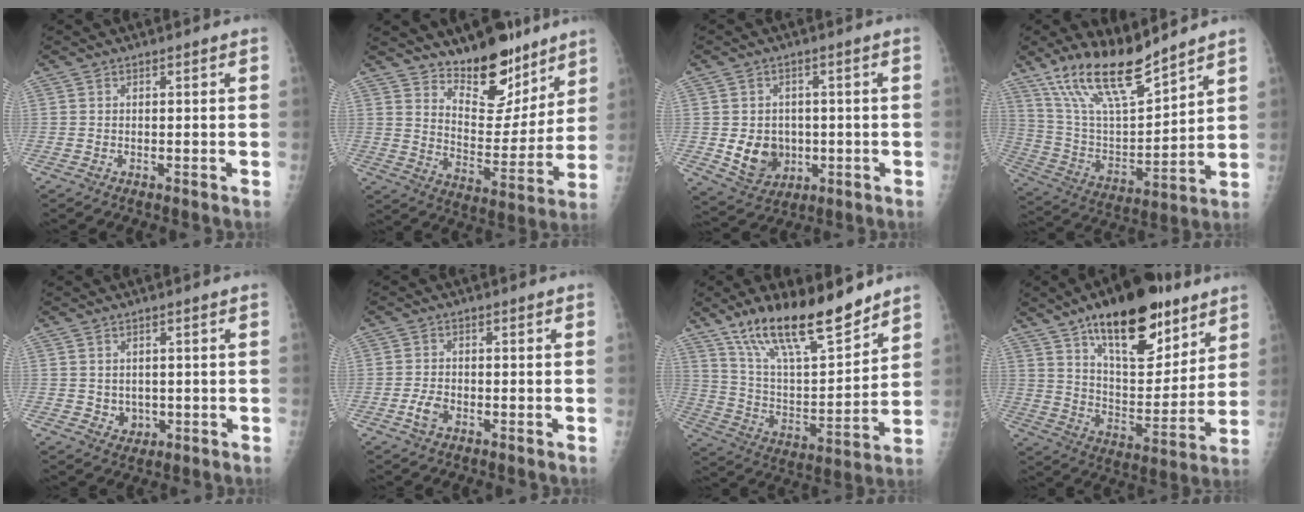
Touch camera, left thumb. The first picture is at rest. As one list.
[{"total": 15.0, "force": [11.6, 6.6, 6.9], "torque": [-0.051, -0.096, 0.190]}, {"total": 8.2, "force": [-0.8, 7.0, 4.3], "torque": [-0.039, -0.002, 0.004]}, {"total": 17.4, "force": [13.5, 4.4, 10.0], "torque": [-0.163, -0.068, 0.263]}, {"total": 2.8, "force": [0.1, 2.5, 1.3], "torque": [-0.010, -0.003, 0.011]}, {"total": 2.9, "force": [-1.3, 1.8, 1.9], "torque": [-0.039, 0.007, -0.024]}, {"total": 20.4, "force": [14.9, 6.1, 12.5], "torque": [-0.184, -0.077, 0.267]}, {"total": 23.9, "force": [14.7, 10.1, 15.9], "torque": [-0.203, -0.063, 0.240]}]